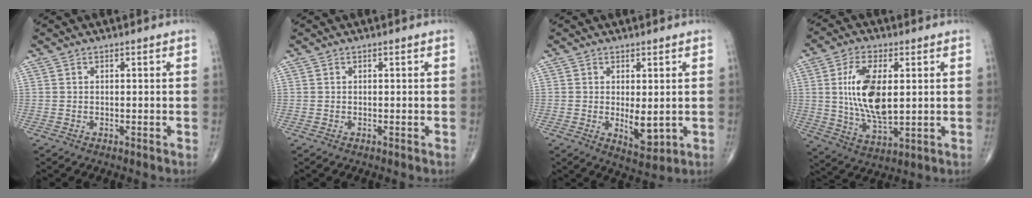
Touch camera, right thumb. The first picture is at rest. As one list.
[{"total": 0.0}, {"total": 5.0, "force": [-0.1, 2.3, 4.4], "torque": [-0.058, -0.015, 0.008]}, {"total": 13.7, "force": [1.9, 6.4, 12.0], "torque": [-0.227, -0.017, 0.041]}]